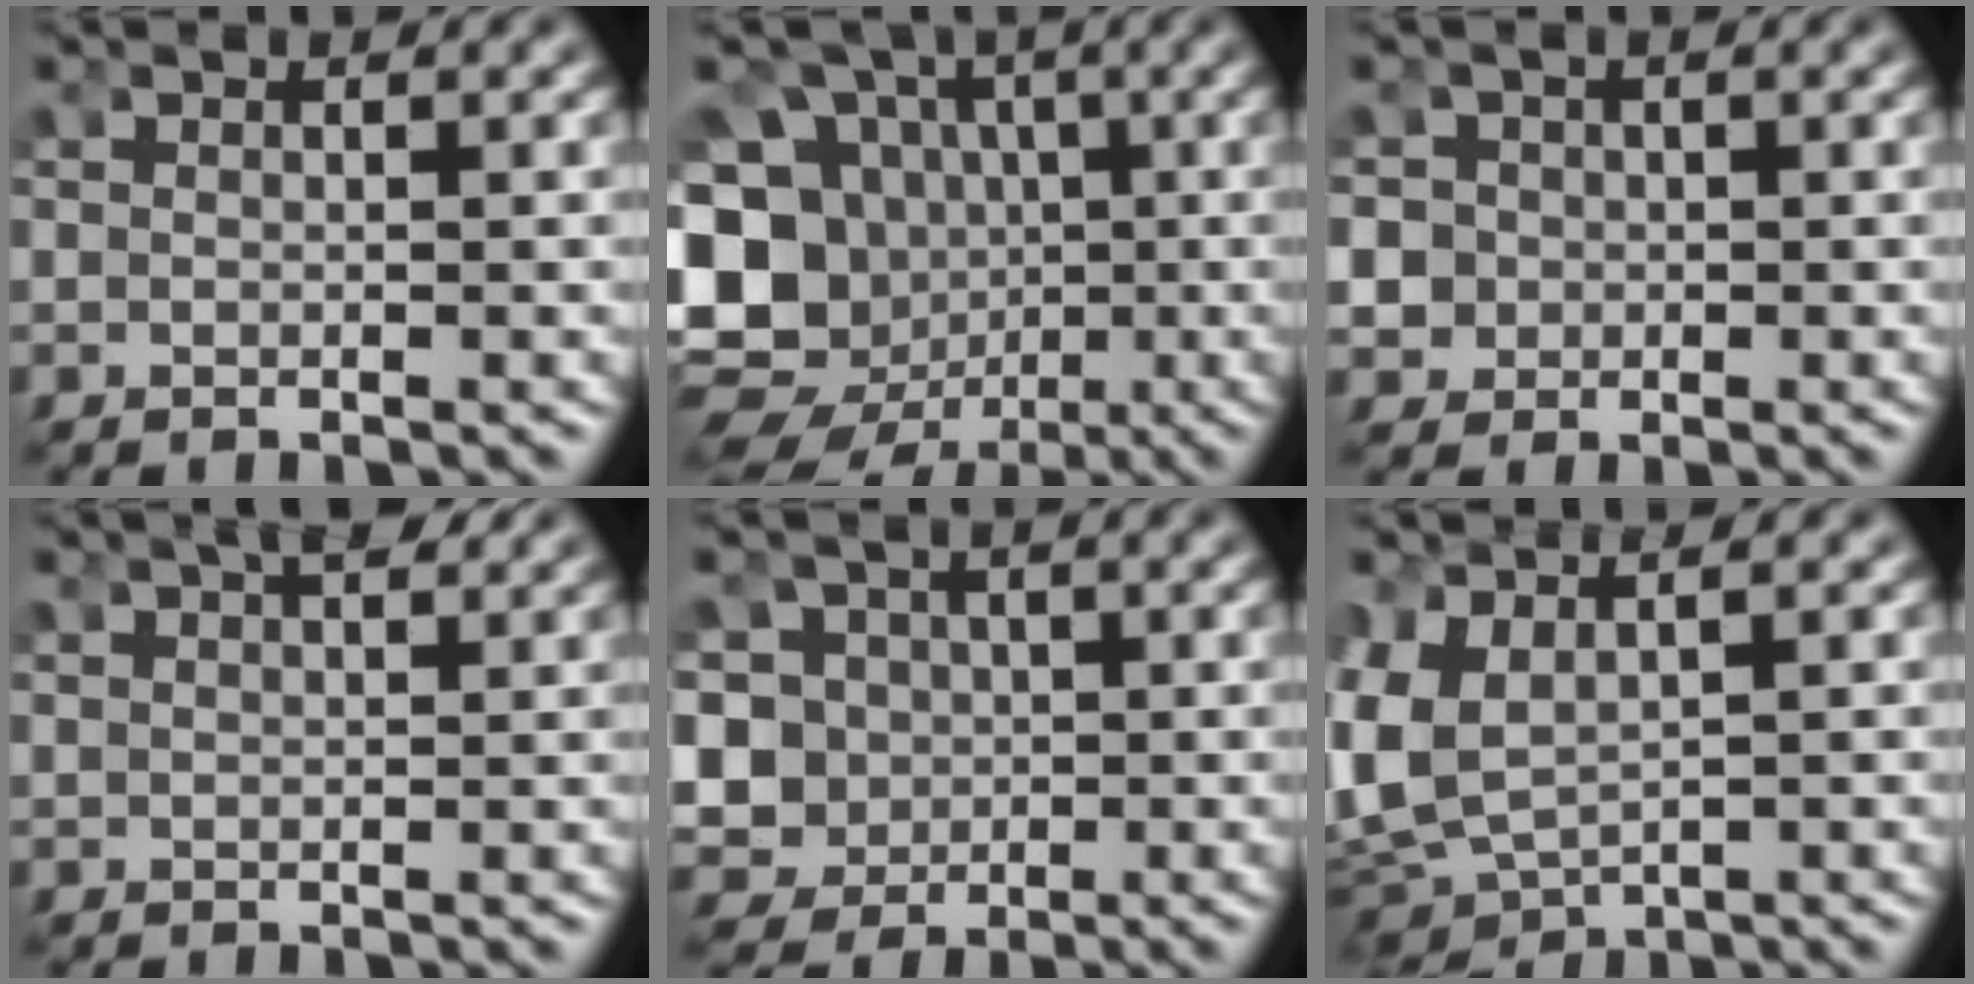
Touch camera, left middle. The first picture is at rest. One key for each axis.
{"total": 20.1, "fx": -4.0, "fy": 17.8, "fz": 8.5, "tx": -0.214, "ty": -0.083, "tz": -0.059}
{"total": 5.5, "fx": -0.3, "fy": 5.2, "fz": 1.6, "tx": -0.062, "ty": -0.015, "tz": -0.007}
{"total": 3.1, "fx": 2.0, "fy": 1.1, "fz": 2.0, "tx": -0.021, "ty": 0.006, "tz": 0.033}
{"total": 12.5, "fx": -1.0, "fy": 11.8, "fz": 3.9, "tx": -0.134, "ty": -0.047, "tz": -0.019}
{"total": 9.9, "fx": -1.5, "fy": 8.6, "fz": 4.6, "tx": -0.167, "ty": -0.048, "tz": -0.012}